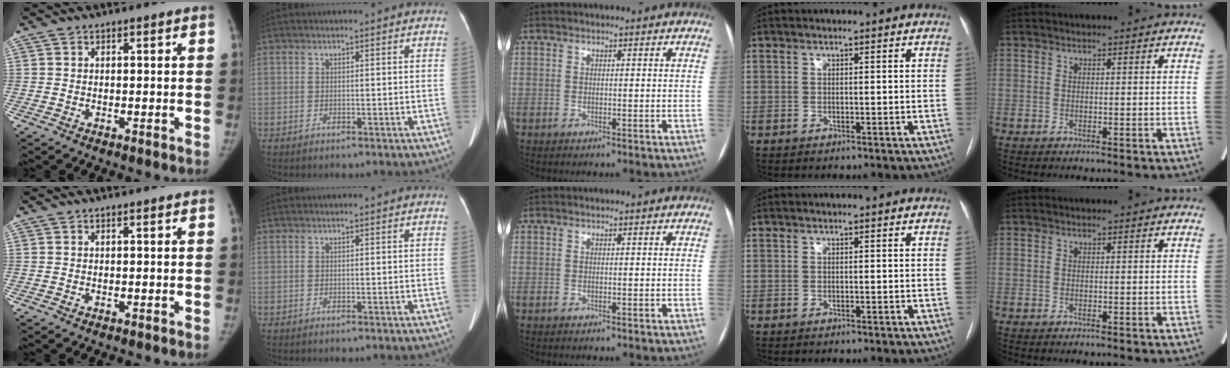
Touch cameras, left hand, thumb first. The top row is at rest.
{}